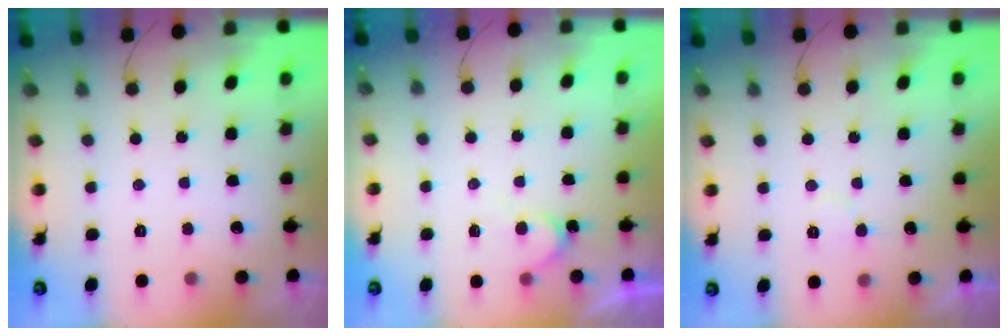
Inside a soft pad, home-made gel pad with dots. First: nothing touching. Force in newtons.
{"total": 5.8, "press": 5.8, "slide": 0.3}
{"total": 4.2, "press": 4.2, "slide": 0.3}